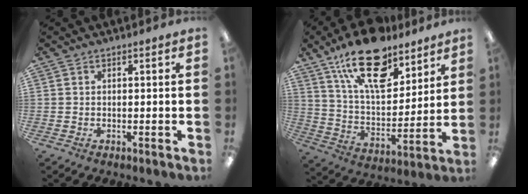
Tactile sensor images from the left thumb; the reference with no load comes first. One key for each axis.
{"total": 21.5, "fx": 14.2, "fy": 10.0, "fz": 12.7, "tx": -0.213, "ty": -0.069, "tz": 0.249}